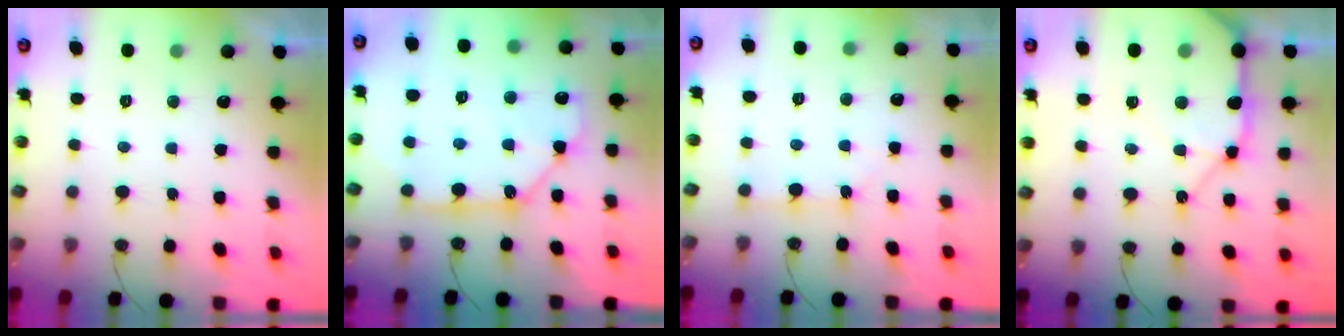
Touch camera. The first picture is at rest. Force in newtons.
{"total": 12.4, "press": 12.3, "slide": 1.7}
{"total": 1.3, "press": 1.2, "slide": 0.2}
{"total": 16.9, "press": 16.7, "slide": 2.6}